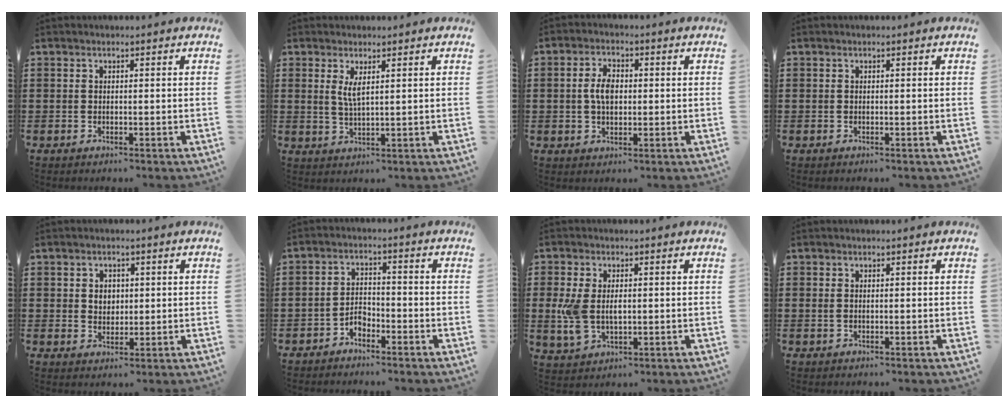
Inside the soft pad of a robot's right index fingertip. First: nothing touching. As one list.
[{"total": 2.9, "force": [1.3, 0.6, 2.5], "torque": [-0.053, 0.001, 0.022]}, {"total": 4.4, "force": [0.2, 2.5, 3.6], "torque": [-0.073, 0.010, 0.002]}, {"total": 0.0}, {"total": 2.4, "force": [0.5, 2.0, 1.3], "torque": [-0.032, 0.008, 0.007]}, {"total": 2.6, "force": [-2.1, 1.4, 0.8], "torque": [-0.021, 0.008, -0.045]}, {"total": 5.4, "force": [0.3, 3.3, 4.2], "torque": [-0.105, 0.004, 0.000]}, {"total": 0.6, "force": [0.2, 0.3, 0.4], "torque": [-0.010, 0.003, 0.003]}]